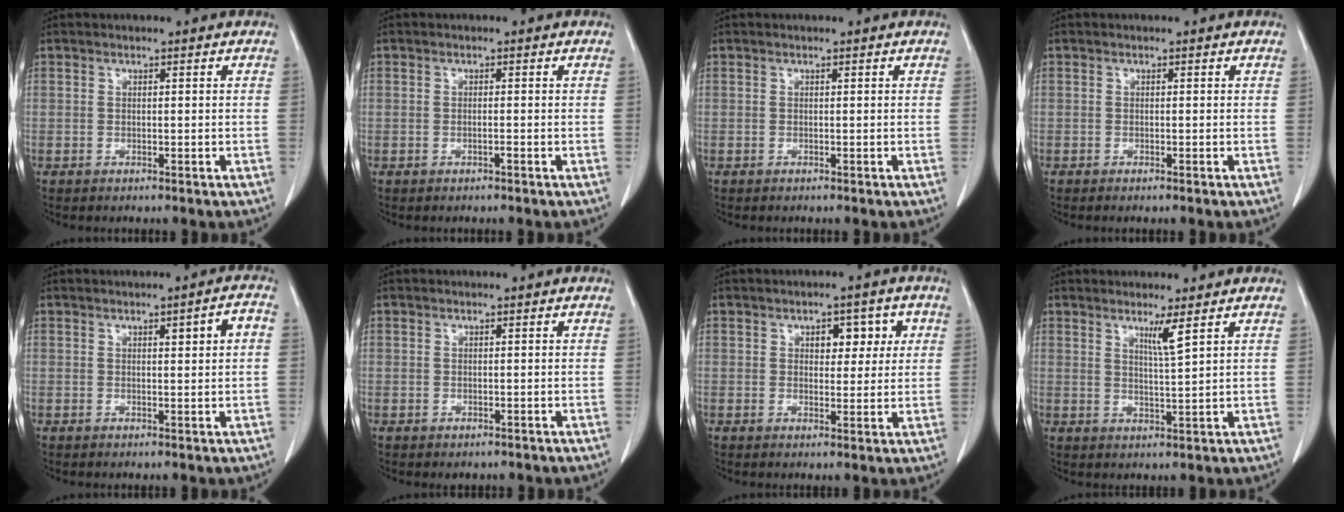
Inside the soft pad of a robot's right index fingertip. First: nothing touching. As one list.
[{"total": 0.5, "force": [-0.3, 0.1, 0.4], "torque": [-0.009, 0.001, -0.004]}, {"total": 0.0}, {"total": 0.7, "force": [-0.6, 0.0, 0.4], "torque": [-0.008, -0.002, -0.009]}, {"total": 3.2, "force": [0.6, 0.3, 3.1], "torque": [-0.042, 0.010, 0.009]}, {"total": 0.9, "force": [-0.4, 0.8, 0.1], "torque": [-0.004, 0.005, -0.003]}, {"total": 4.8, "force": [1.7, 2.8, 3.5], "torque": [-0.036, 0.011, 0.023]}, {"total": 3.2, "force": [1.8, -0.8, 2.5], "torque": [-0.046, -0.014, 0.036]}]